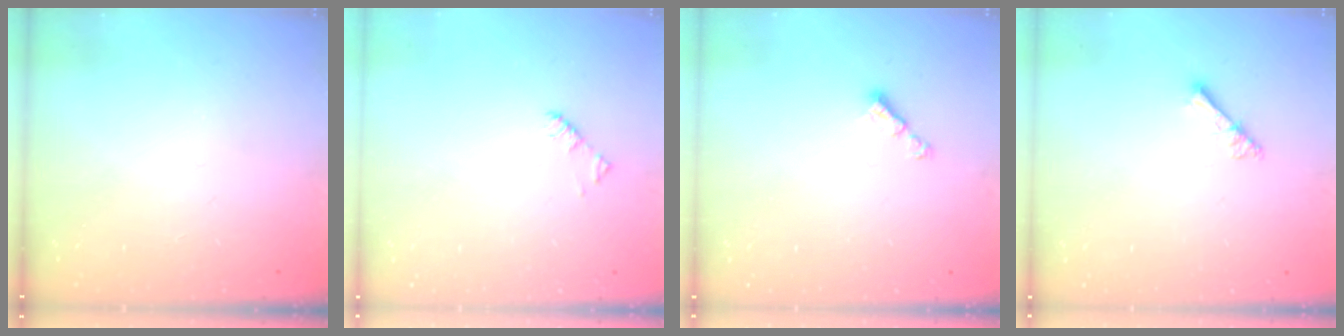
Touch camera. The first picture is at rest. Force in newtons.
{"total": 1.9, "press": 1.9, "slide": 0.3}
{"total": 2.9, "press": 2.9, "slide": 0.3}
{"total": 3.3, "press": 3.3, "slide": 0.5}